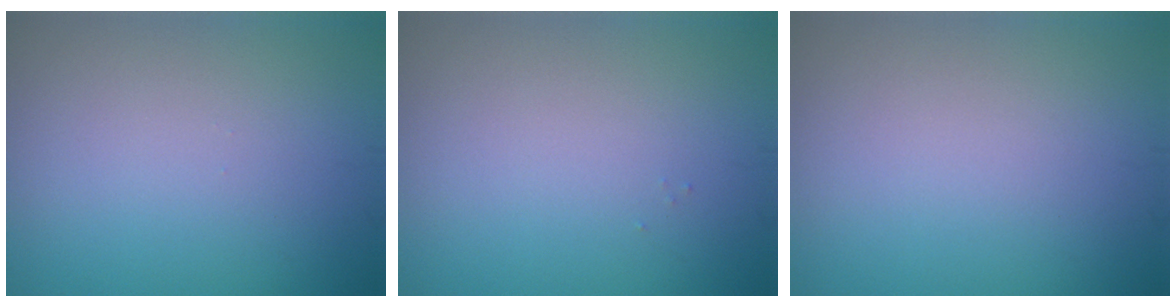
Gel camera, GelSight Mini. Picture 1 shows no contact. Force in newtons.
{"total": 0.0}
{"total": 0.0}